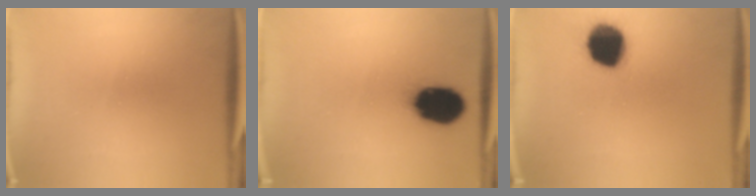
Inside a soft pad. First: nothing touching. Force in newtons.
{"total": 15.3}
{"total": 15.1}